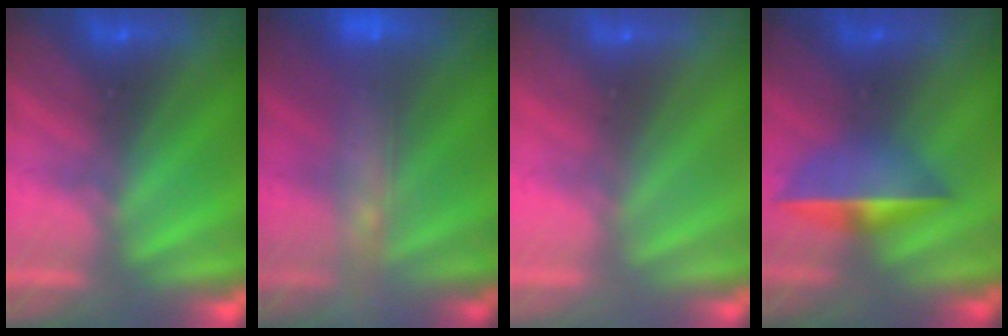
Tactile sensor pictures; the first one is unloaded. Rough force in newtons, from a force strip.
{"total": 8.9}
{"total": 2.9}
{"total": 1.7}